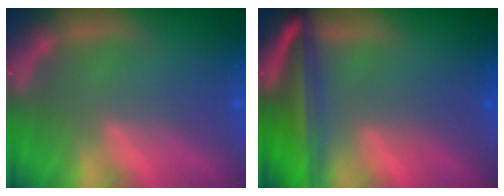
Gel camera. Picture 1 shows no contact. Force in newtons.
{"total": 9.6}